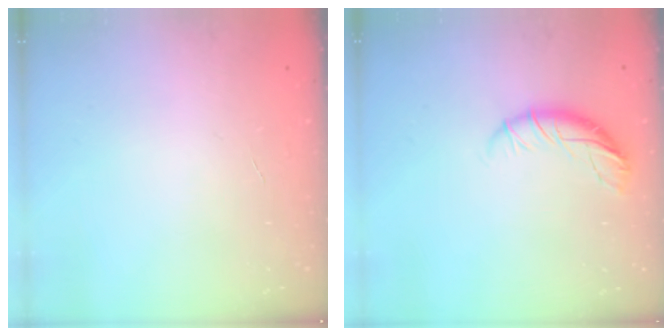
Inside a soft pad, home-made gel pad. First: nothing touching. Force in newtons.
{"total": 9.2, "press": 9.1, "slide": 1.3}